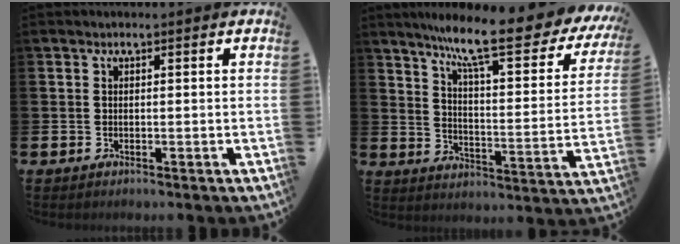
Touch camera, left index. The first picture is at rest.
{"total": 11.6, "force": [8.8, 2.0, 7.3], "torque": [-0.144, -0.060, 0.136]}